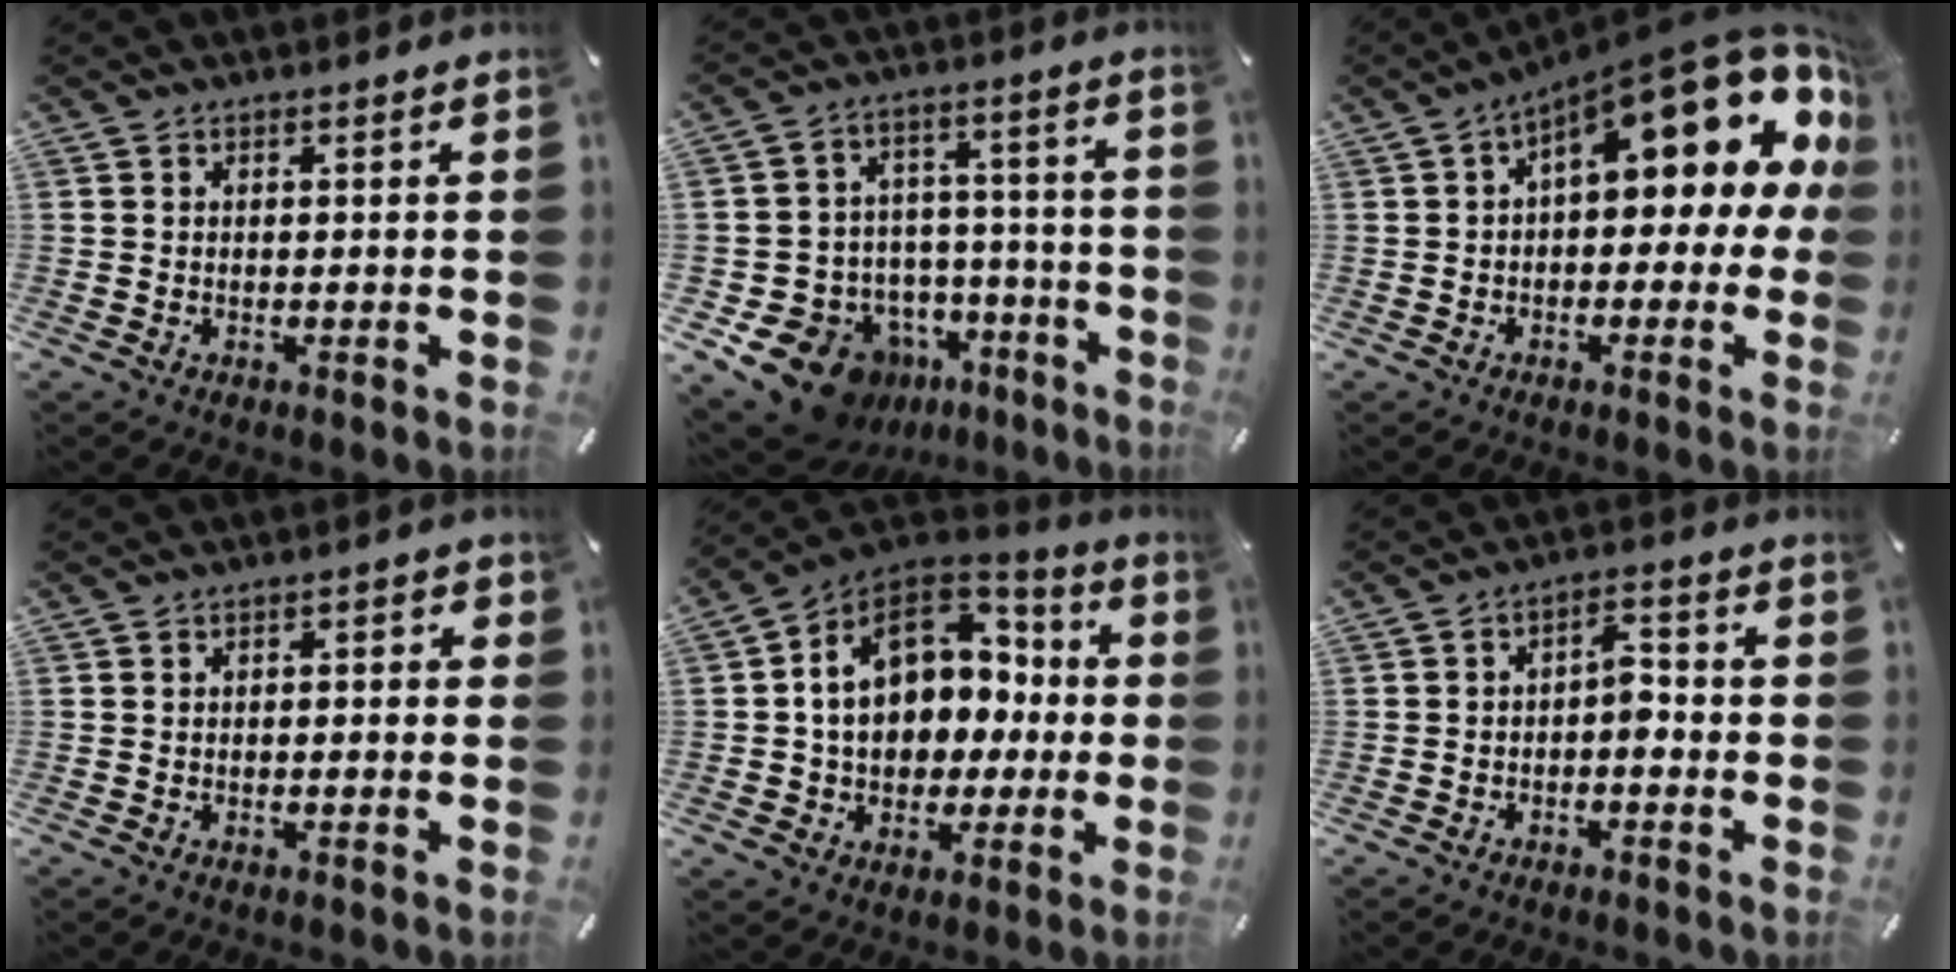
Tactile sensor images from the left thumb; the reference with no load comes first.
{"total": 16.8, "force": [-10.5, 11.0, 7.1], "torque": [-0.100, 0.068, -0.162]}
{"total": 18.4, "force": [8.6, 7.2, 14.6], "torque": [-0.189, -0.069, 0.140]}
{"total": 1.5, "force": [-0.9, 0.7, 1.0], "torque": [-0.018, 0.006, -0.018]}
{"total": 15.5, "force": [2.0, 12.5, 8.8], "torque": [-0.151, -0.001, 0.043]}
{"total": 4.6, "force": [-1.7, 2.6, 3.4], "torque": [-0.061, 0.018, -0.034]}